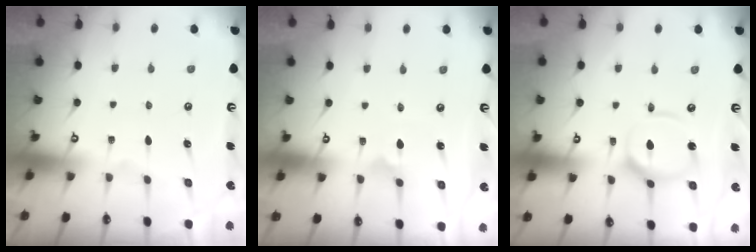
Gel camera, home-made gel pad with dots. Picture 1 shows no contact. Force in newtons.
{"total": 3.5, "press": 3.4, "slide": 0.3}
{"total": 12.4, "press": 12.3, "slide": 1.5}